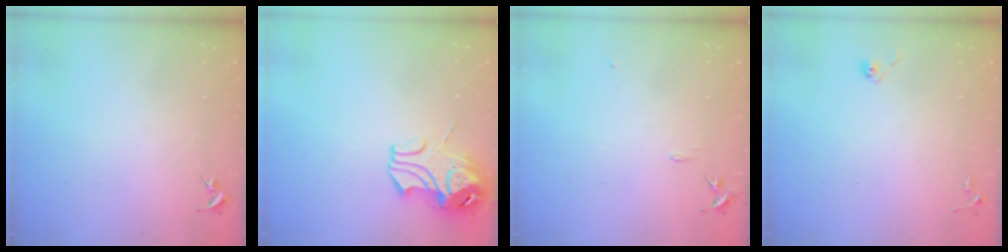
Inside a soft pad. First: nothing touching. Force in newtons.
{"total": 10.8, "press": 10.7, "slide": 1.3}
{"total": 5.8, "press": 5.8, "slide": 0.6}
{"total": 4.8, "press": 4.8, "slide": 0.4}